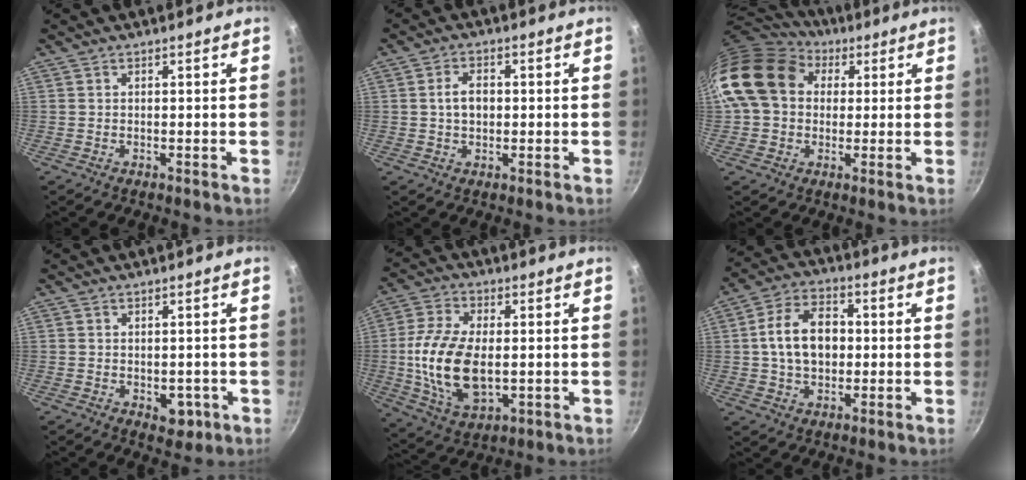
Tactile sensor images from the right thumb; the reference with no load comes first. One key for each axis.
{"total": 4.4, "fx": 0.3, "fy": 3.0, "fz": 3.3, "tx": -0.044, "ty": 0.009, "tz": 0.002}
{"total": 17.3, "fx": 4.5, "fy": 13.5, "fz": 9.9, "tx": -0.166, "ty": 0.024, "tz": 0.067}
{"total": 4.4, "fx": -1.3, "fy": 3.0, "fz": 3.0, "tx": -0.014, "ty": 0.006, "tz": -0.009}
{"total": 16.0, "fx": -0.8, "fy": 9.1, "fz": 13.2, "tx": -0.252, "ty": 0.002, "tz": -0.010}
{"total": 12.0, "fx": 0.5, "fy": 8.3, "fz": 8.6, "tx": -0.123, "ty": 0.023, "tz": 0.000}